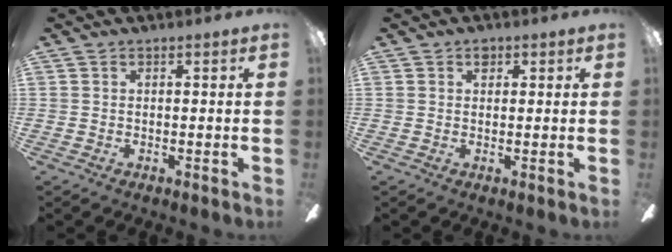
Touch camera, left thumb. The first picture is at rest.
{"total": 1.8, "force": [1.0, 1.3, 0.8], "torque": [-0.001, -0.002, 0.014]}